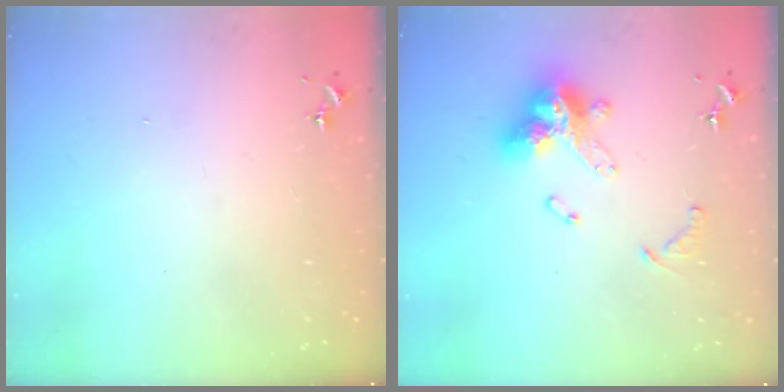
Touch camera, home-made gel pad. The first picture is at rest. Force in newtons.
{"total": 16.0, "press": 15.9, "slide": 1.8}